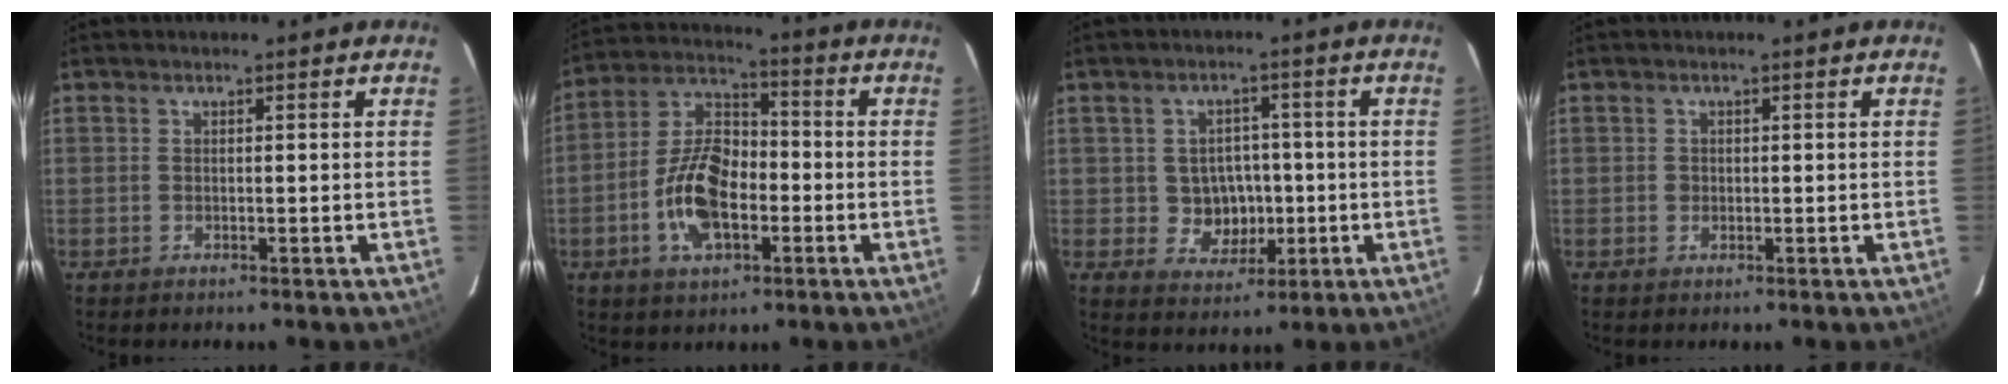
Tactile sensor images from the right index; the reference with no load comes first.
{"total": 12.9, "force": [-3.8, 7.0, 10.1], "torque": [-0.204, 0.016, -0.069]}
{"total": 6.3, "force": [-0.7, 5.9, 2.1], "torque": [-0.046, 0.013, 0.007]}
{"total": 0.8, "force": [-0.1, 0.8, 0.1], "torque": [0.003, 0.001, -0.002]}